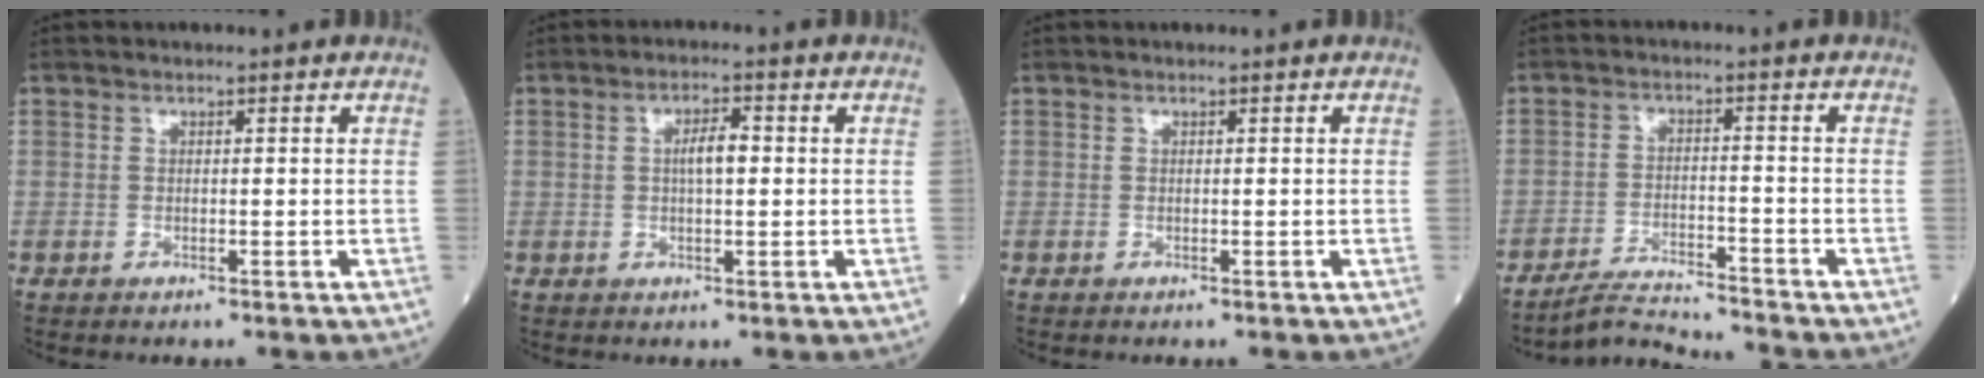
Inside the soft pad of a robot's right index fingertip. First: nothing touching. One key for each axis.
{"total": 3.4, "fx": 0.3, "fy": 0.9, "fz": 3.2, "tx": -0.057, "ty": 0.006, "tz": 0.004}
{"total": 0.0}
{"total": 6.0, "fx": -5.9, "fy": -0.9, "fz": 0.1, "tx": -0.005, "ty": -0.010, "tz": -0.106}